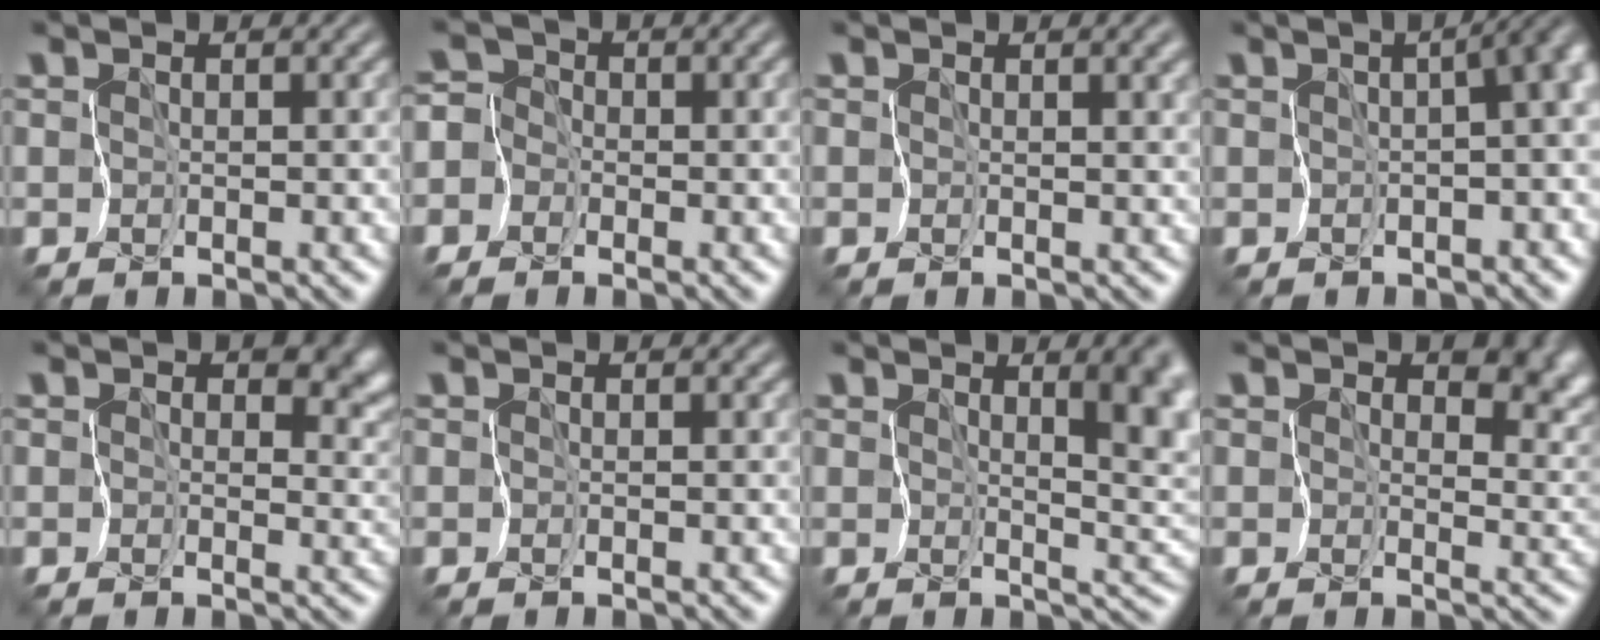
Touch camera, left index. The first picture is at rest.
{"total": 4.7, "force": [-2.9, 3.6, 1.2], "torque": [-0.017, 0.009, -0.066]}
{"total": 2.2, "force": [0.6, 1.0, 1.8], "torque": [-0.020, -0.004, 0.011]}
{"total": 7.1, "force": [-0.7, 3.6, 6.1], "torque": [-0.042, 0.008, -0.017]}
{"total": 6.1, "force": [1.7, 4.4, 3.9], "torque": [-0.045, -0.009, 0.024]}
{"total": 0.0}
{"total": 7.1, "force": [1.7, 3.0, 6.2], "torque": [-0.070, -0.008, 0.031]}
{"total": 7.3, "force": [2.8, 4.8, 4.8], "torque": [-0.061, -0.006, 0.042]}